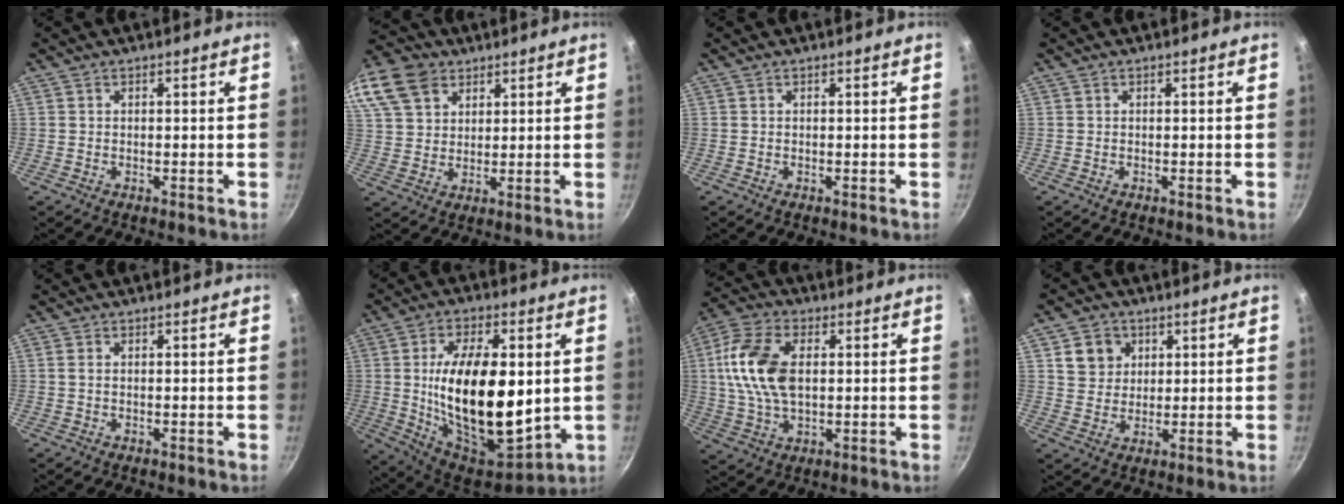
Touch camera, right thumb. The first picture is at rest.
{"total": 19.4, "force": [10.4, 13.7, 8.9], "torque": [-0.213, 0.023, 0.199]}
{"total": 0.0}
{"total": 0.0}
{"total": 0.8, "force": [0.1, 0.5, 0.7], "torque": [-0.014, 0.001, 0.001]}
{"total": 24.8, "force": [1.0, 12.6, 21.4], "torque": [-0.345, -0.021, 0.031]}
{"total": 14.0, "force": [1.8, 8.4, 11.1], "torque": [-0.208, 0.011, 0.027]}
{"total": 6.5, "force": [2.3, 5.7, 2.0], "torque": [-0.005, 0.001, 0.042]}